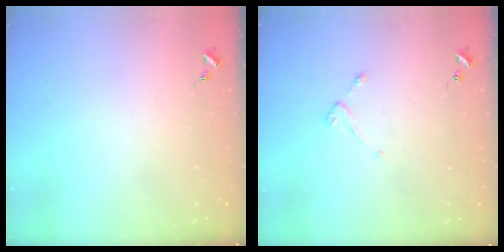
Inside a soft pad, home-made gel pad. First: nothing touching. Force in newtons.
{"total": 2.6, "press": 2.6, "slide": 0.5}